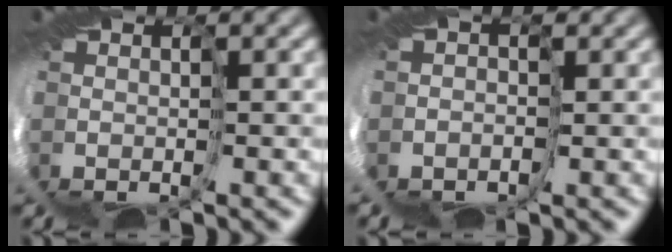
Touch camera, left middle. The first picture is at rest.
{"total": 1.1, "force": [-0.8, 0.6, -0.2], "torque": [0.020, -0.001, -0.014]}